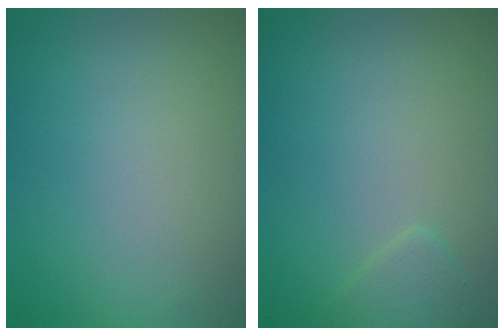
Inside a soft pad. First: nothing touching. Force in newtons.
{"total": 1.3, "press": 1.3, "slide": 0.1}